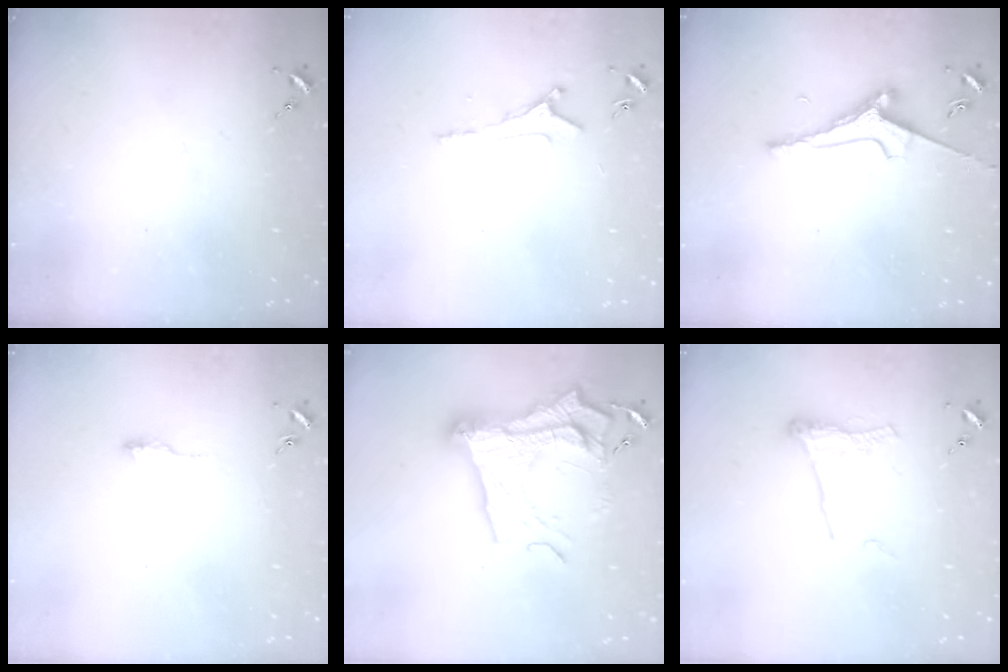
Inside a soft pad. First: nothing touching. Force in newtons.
{"total": 5.6, "press": 5.5, "slide": 0.8}
{"total": 7.6, "press": 7.5, "slide": 1.2}
{"total": 7.3, "press": 7.3, "slide": 0.6}
{"total": 26.5, "press": 26.4, "slide": 2.0}
{"total": 10.6, "press": 10.6, "slide": 0.6}